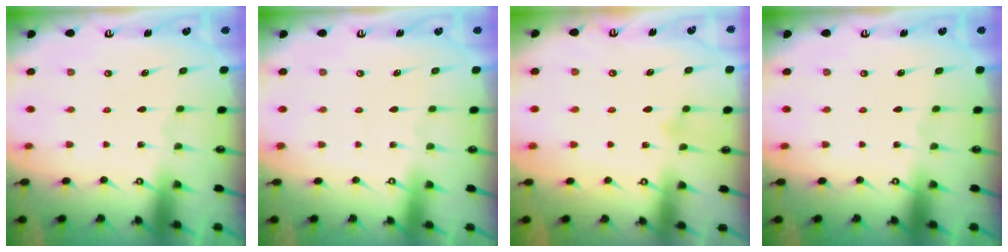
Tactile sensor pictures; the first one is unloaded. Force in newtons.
{"total": 4.0, "press": 4.0, "slide": 0.1}
{"total": 3.9, "press": 3.9, "slide": 0.2}
{"total": 0.0}